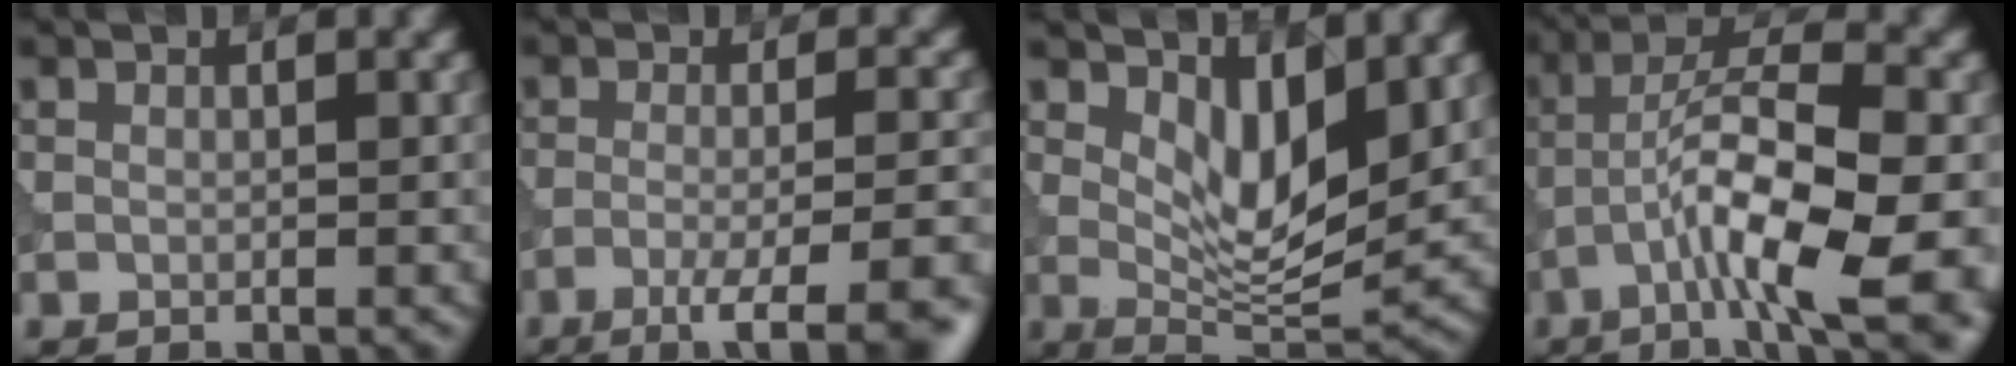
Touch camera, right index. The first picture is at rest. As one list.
[{"total": 8.9, "force": [-5.5, 2.2, 6.6], "torque": [-0.076, -0.009, -0.071]}, {"total": 5.7, "force": [1.9, 2.3, 4.9], "torque": [-0.078, -0.021, 0.036]}, {"total": 11.8, "force": [-5.2, 2.8, 10.2], "torque": [-0.175, 0.003, -0.084]}]